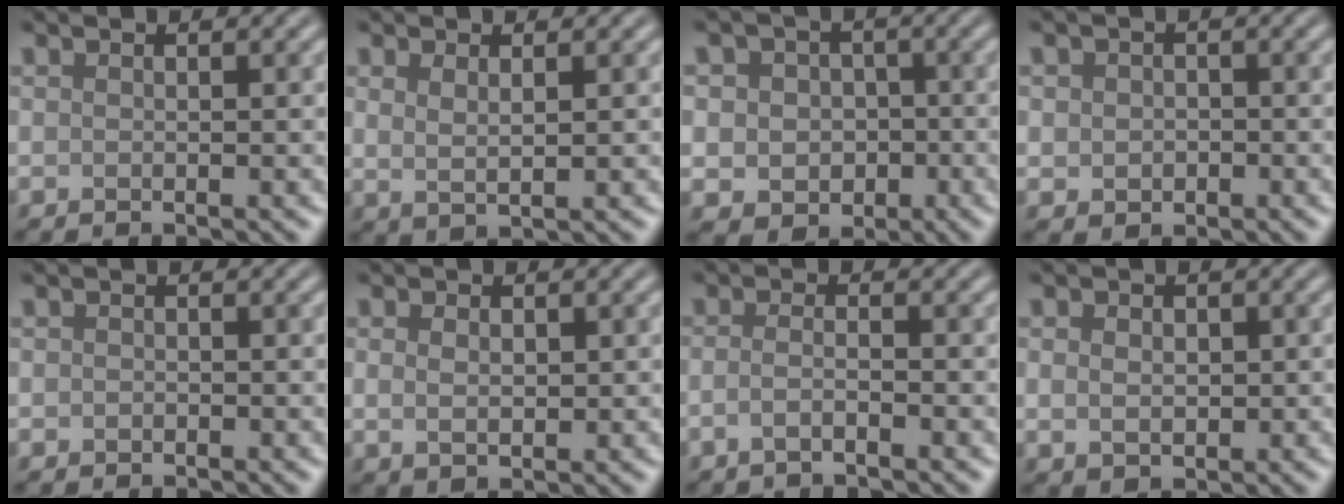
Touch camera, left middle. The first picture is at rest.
{"total": 1.7, "force": [0.8, 0.6, 1.3], "torque": [-0.027, -0.006, 0.019]}
{"total": 5.2, "force": [-0.1, 4.7, 2.2], "torque": [-0.023, 0.018, -0.023]}
{"total": 2.1, "force": [-0.1, 1.9, 0.9], "torque": [-0.011, -0.004, -0.005]}
{"total": 0.6, "force": [-0.1, 0.6, 0.1], "torque": [0.002, -0.005, -0.004]}
{"total": 2.0, "force": [0.4, 1.4, 1.5], "torque": [-0.026, -0.002, 0.010]}
{"total": 1.8, "force": [-0.9, 0.6, 1.4], "torque": [-0.025, -0.001, -0.023]}
{"total": 2.6, "force": [0.4, 2.1, 1.6], "torque": [-0.024, 0.006, 0.005]}